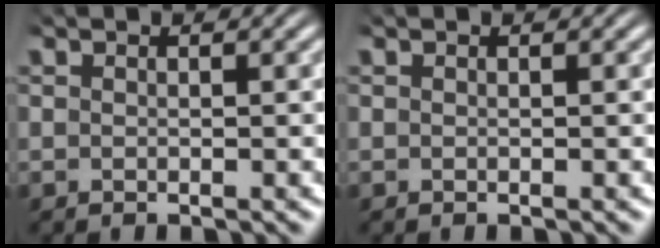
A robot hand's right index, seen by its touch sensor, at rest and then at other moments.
{"total": 0.0}